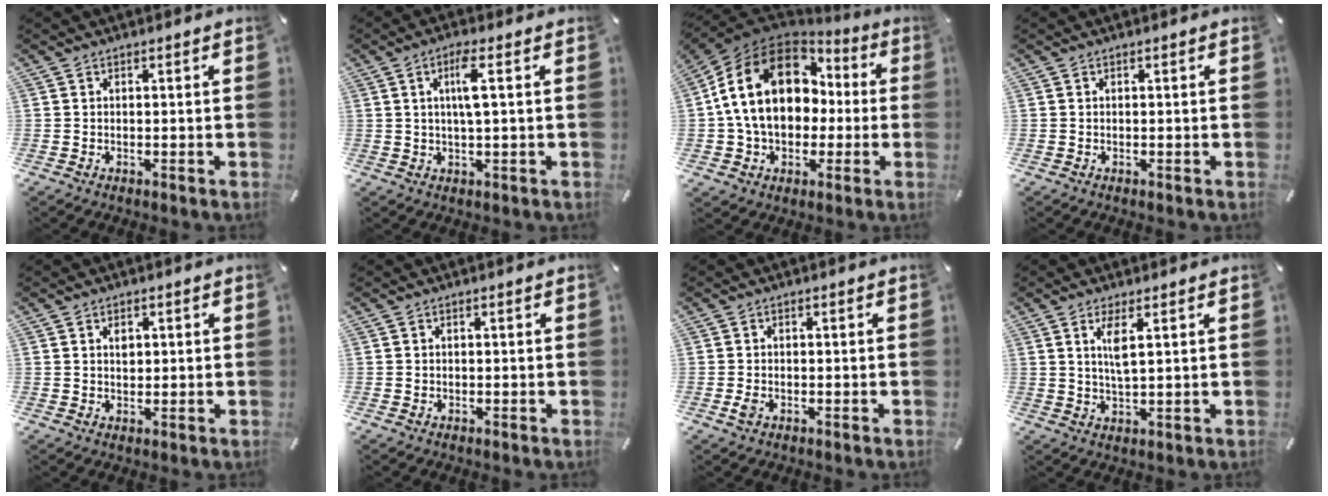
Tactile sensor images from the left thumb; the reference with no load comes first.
{"total": 5.7, "force": [1.2, 1.0, 5.4], "torque": [-0.108, 0.002, 0.017]}
{"total": 19.7, "force": [2.6, 15.1, 12.4], "torque": [-0.257, 0.008, 0.047]}
{"total": 0.0}
{"total": 2.1, "force": [0.6, 1.6, 1.2], "torque": [-0.010, -0.002, 0.007]}
{"total": 0.6, "force": [-0.1, 0.6, 0.2], "torque": [-0.004, 0.003, -0.004]}
{"total": 1.8, "force": [-0.6, 1.3, 1.2], "torque": [-0.027, -0.001, -0.012]}
{"total": 4.7, "force": [1.8, 1.0, 4.2], "torque": [-0.098, -0.003, 0.028]}